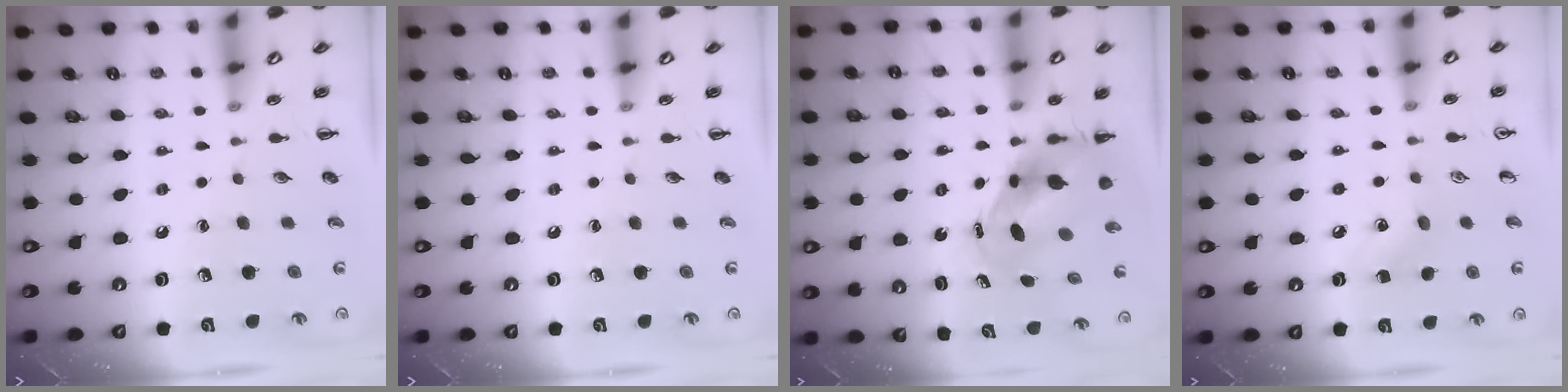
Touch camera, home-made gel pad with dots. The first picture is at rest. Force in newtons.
{"total": 0.0}
{"total": 6.8, "press": 6.6, "slide": 1.7}
{"total": 5.8, "press": 5.7, "slide": 1.4}